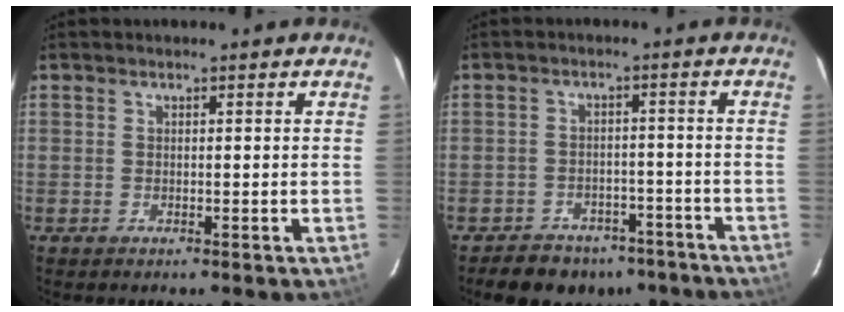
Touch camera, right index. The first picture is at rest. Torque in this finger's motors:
{"motor_torque": [-0.31, -0.50, -0.34, -0.21]}